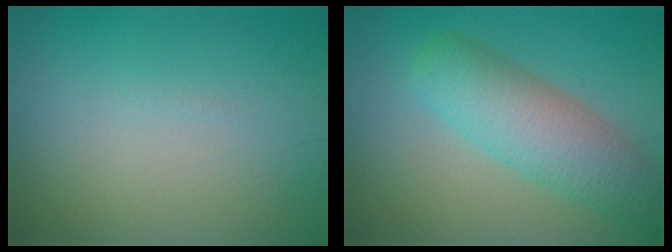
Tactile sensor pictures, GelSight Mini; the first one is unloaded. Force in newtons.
{"total": 6.0, "press": 6.0, "slide": 0.2}